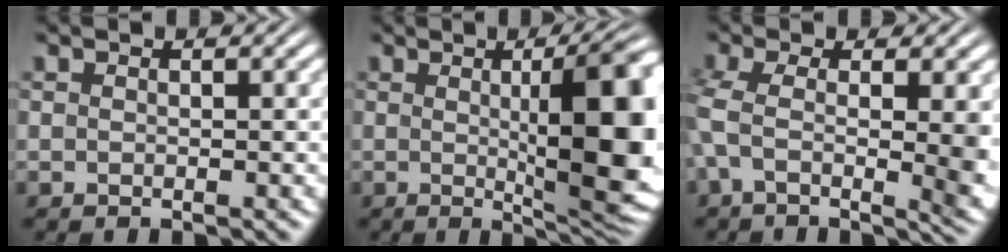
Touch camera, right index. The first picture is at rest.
{"total": 12.6, "force": [-0.3, 4.0, 11.9], "torque": [-0.138, -0.002, 0.002]}
{"total": 6.3, "force": [-0.5, 2.1, 5.9], "torque": [-0.098, -0.015, -0.006]}